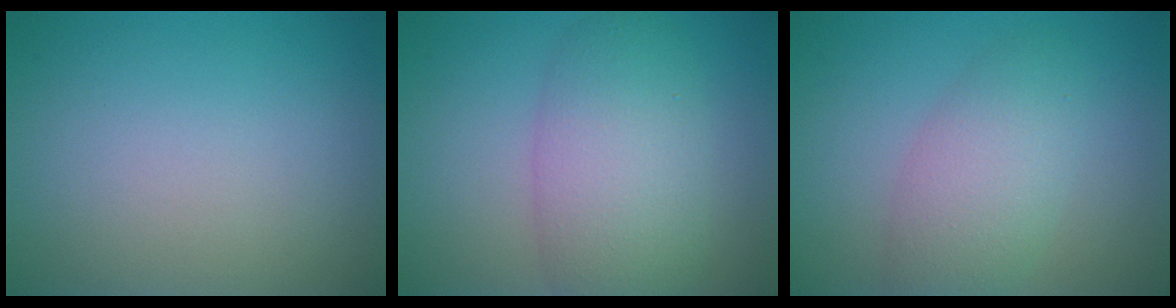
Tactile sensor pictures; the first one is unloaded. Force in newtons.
{"total": 6.3, "press": 6.3, "slide": 0.3}
{"total": 4.3, "press": 4.3, "slide": 0.1}